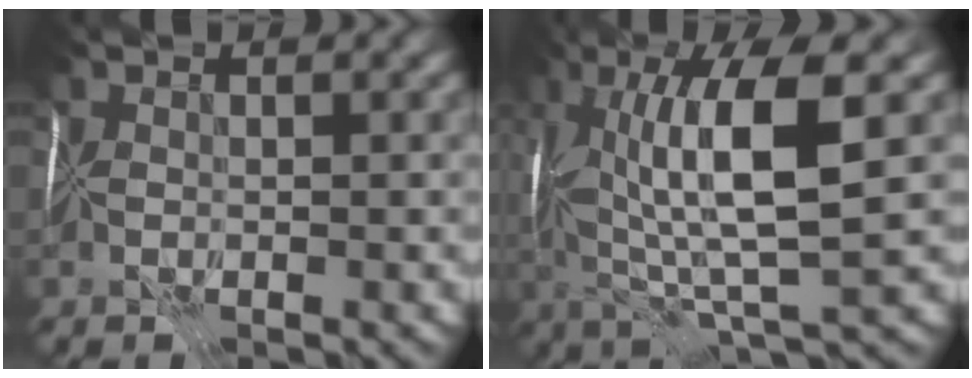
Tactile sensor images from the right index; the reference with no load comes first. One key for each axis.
{"total": 8.8, "fx": 1.3, "fy": 1.1, "fz": 8.6, "tx": -0.134, "ty": -0.005, "tz": 0.027}